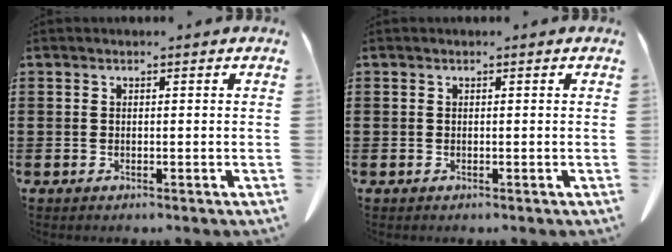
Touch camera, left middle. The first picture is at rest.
{"total": 0.0}